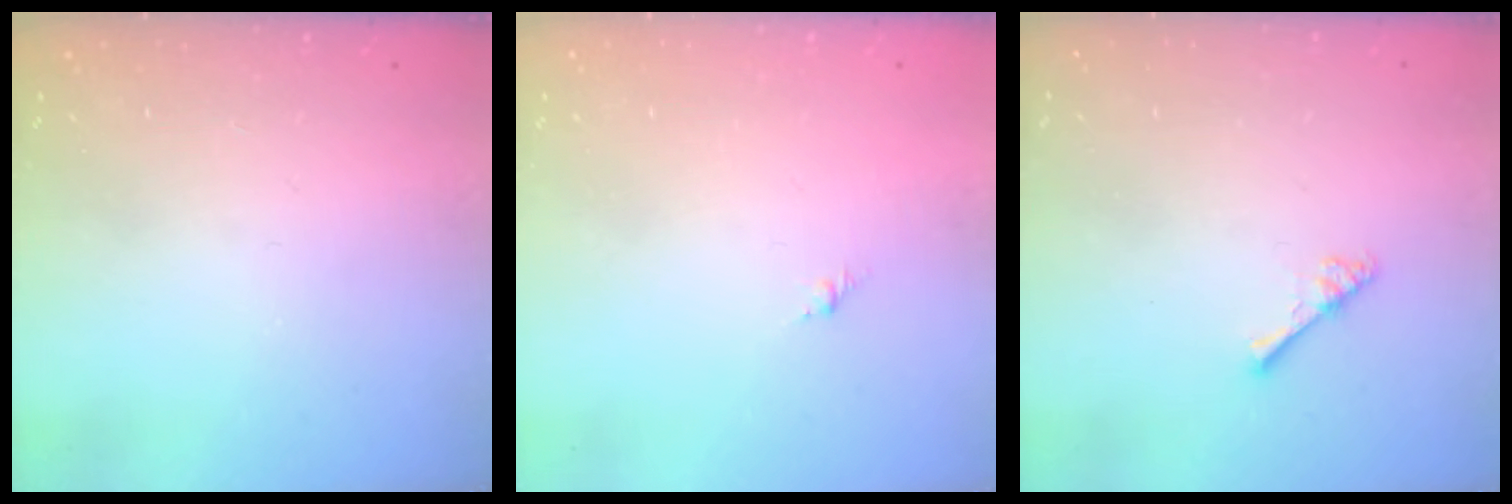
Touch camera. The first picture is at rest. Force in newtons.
{"total": 1.3, "press": 1.2, "slide": 0.5}
{"total": 2.4, "press": 2.4, "slide": 0.4}